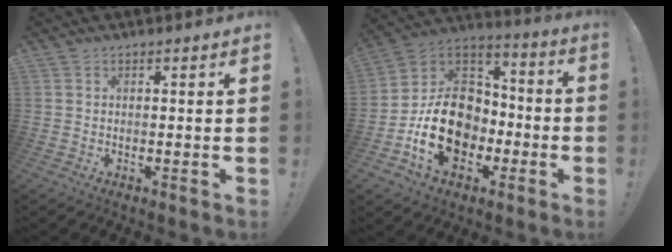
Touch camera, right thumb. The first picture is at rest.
{"total": 20.6, "force": [-6.5, 15.4, 12.2], "torque": [-0.217, 0.039, -0.096]}